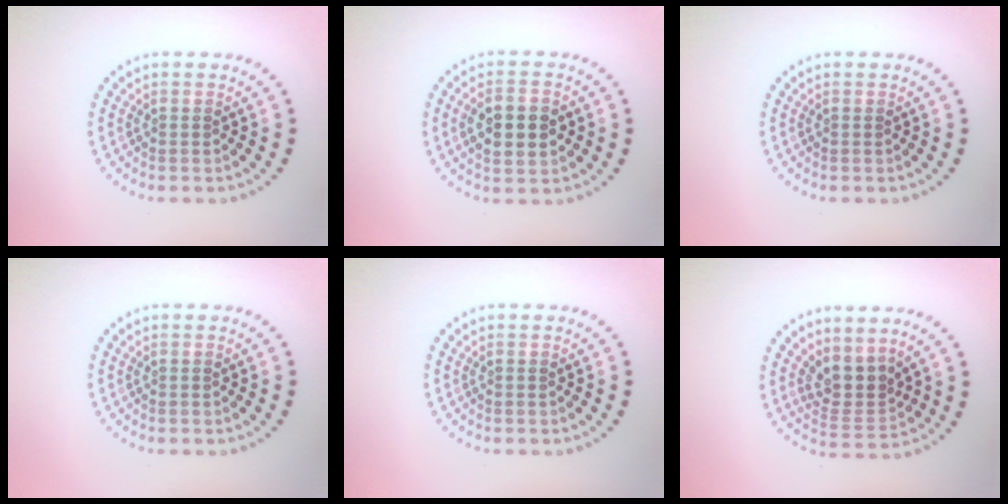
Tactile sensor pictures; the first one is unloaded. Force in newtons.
{"total": 4.7, "press": 4.7, "slide": 0.2}
{"total": 0.0}
{"total": 0.0}
{"total": 0.0}
{"total": 3.3, "press": 2.5, "slide": 2.1}